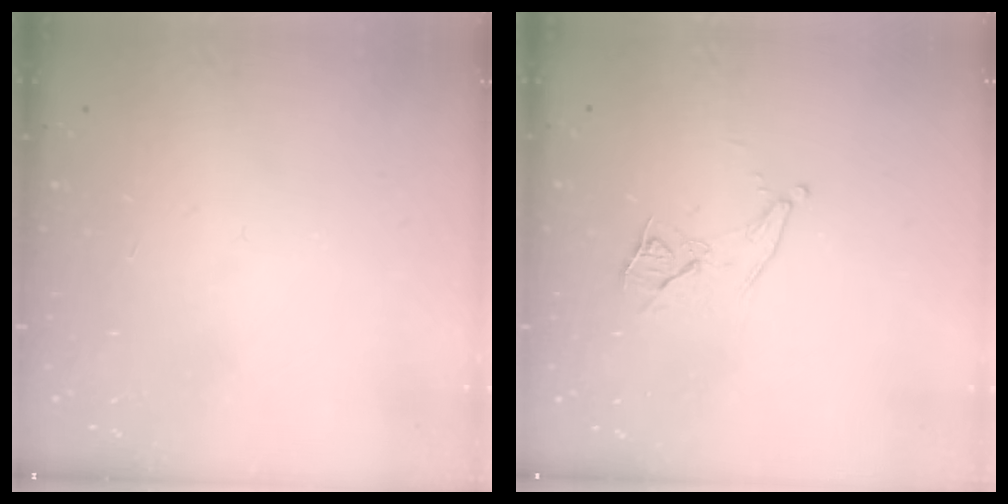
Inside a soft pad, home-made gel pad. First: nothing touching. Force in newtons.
{"total": 8.5, "press": 7.8, "slide": 3.3}